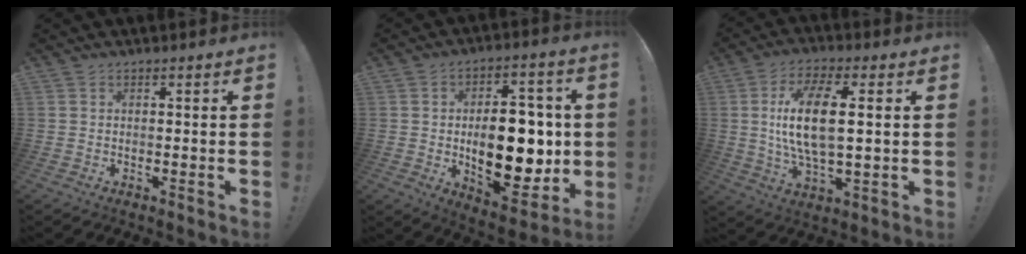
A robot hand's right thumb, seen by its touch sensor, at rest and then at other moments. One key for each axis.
{"total": 21.4, "fx": -0.9, "fy": 12.2, "fz": 17.6, "tx": -0.257, "ty": -0.006, "tz": -0.003}
{"total": 14.7, "fx": 1.8, "fy": 5.6, "fz": 13.4, "tx": -0.255, "ty": -0.006, "tz": 0.023}